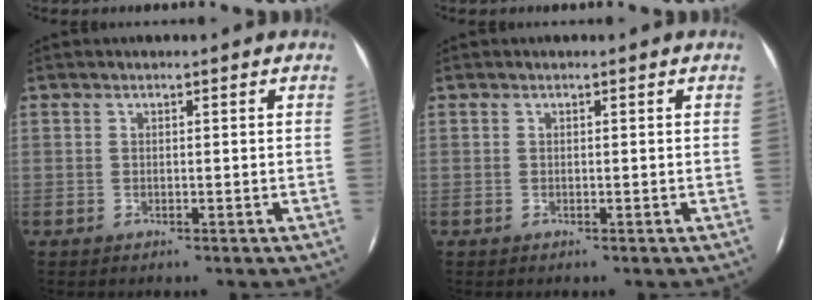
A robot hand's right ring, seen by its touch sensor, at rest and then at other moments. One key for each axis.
{"total": 0.0}